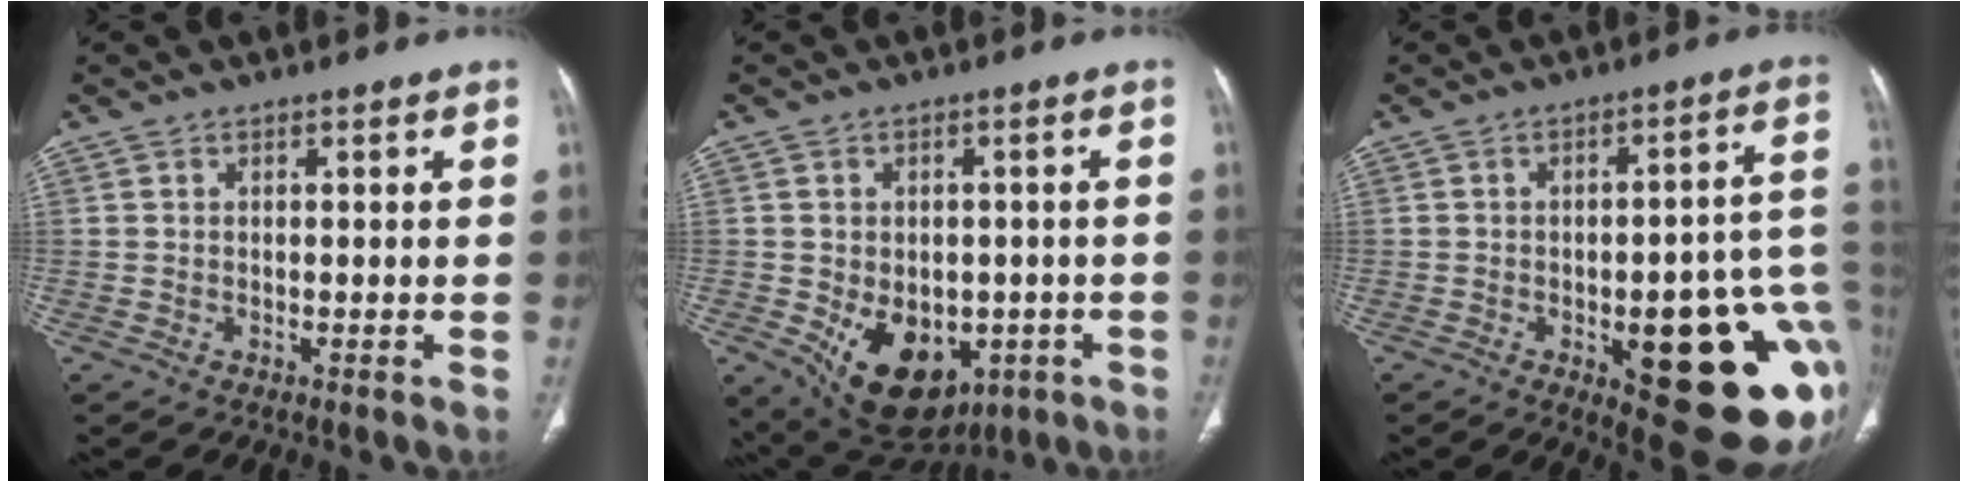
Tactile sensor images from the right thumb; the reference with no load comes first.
{"total": 15.3, "force": [-4.7, 10.5, 10.1], "torque": [-0.134, 0.001, -0.042]}
{"total": 24.7, "force": [-5.7, 8.4, 22.6], "torque": [-0.225, 0.017, -0.051]}